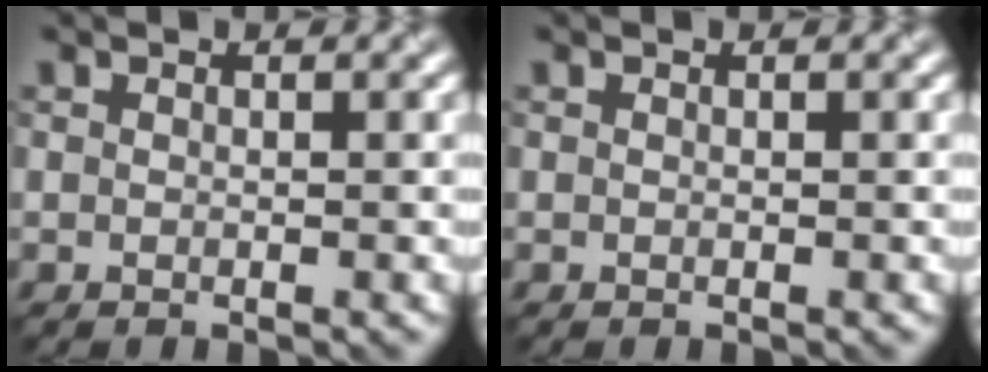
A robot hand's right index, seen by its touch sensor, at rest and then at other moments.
{"total": 0.0}